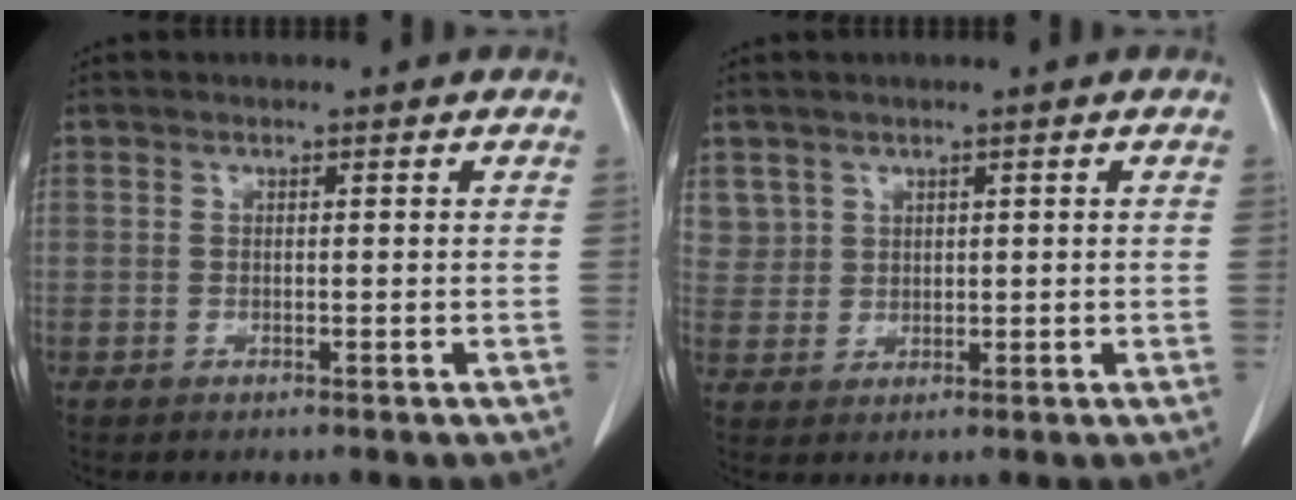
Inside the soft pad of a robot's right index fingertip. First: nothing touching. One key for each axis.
{"total": 3.9, "fx": 2.3, "fy": 3.1, "fz": -0.2, "tx": 0.021, "ty": 0.006, "tz": 0.046}